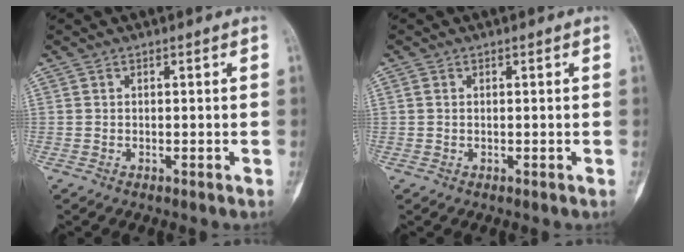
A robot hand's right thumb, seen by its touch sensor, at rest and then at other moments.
{"total": 0.6, "force": [0.1, 0.4, 0.4], "torque": [-0.009, -0.001, 0.001]}